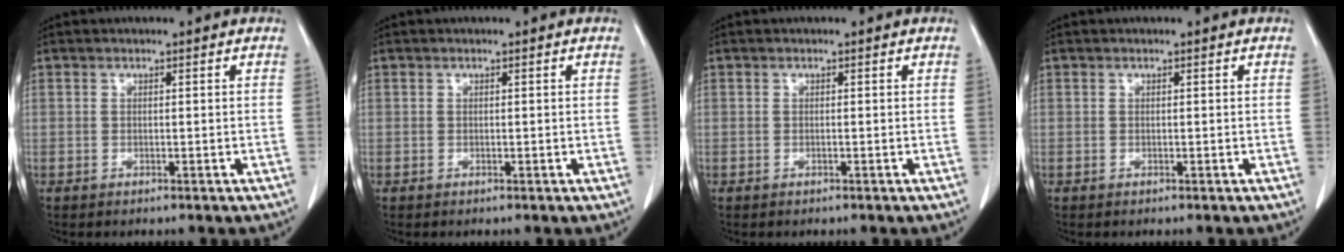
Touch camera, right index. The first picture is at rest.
{"total": 0.0}
{"total": 0.0}
{"total": 0.0}